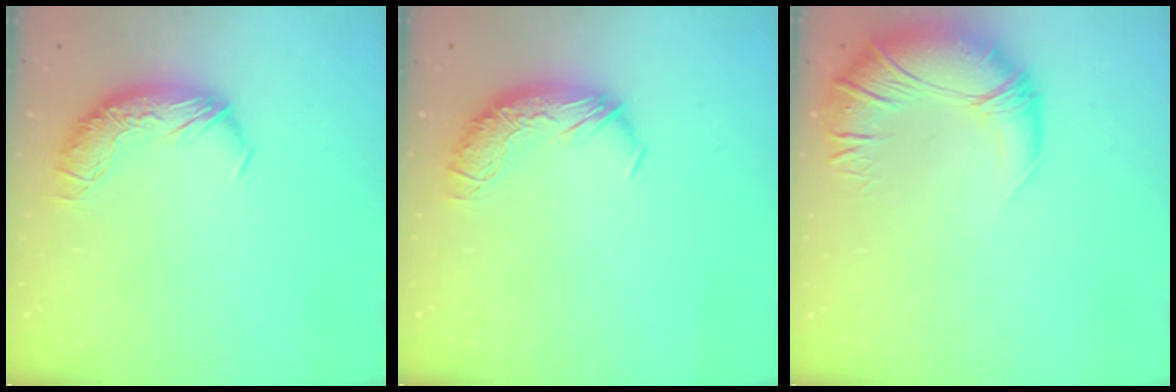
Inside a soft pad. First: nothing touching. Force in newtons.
{"total": 0.0}
{"total": 3.9, "press": 2.0, "slide": 3.3}